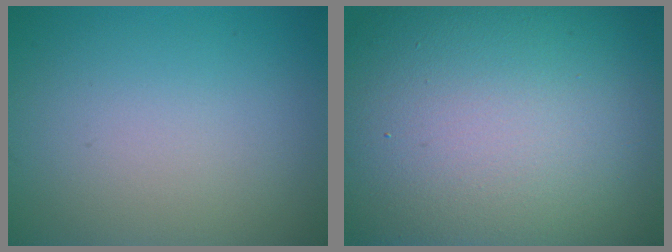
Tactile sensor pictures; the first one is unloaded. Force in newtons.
{"total": 20.6, "press": 20.5, "slide": 1.3}